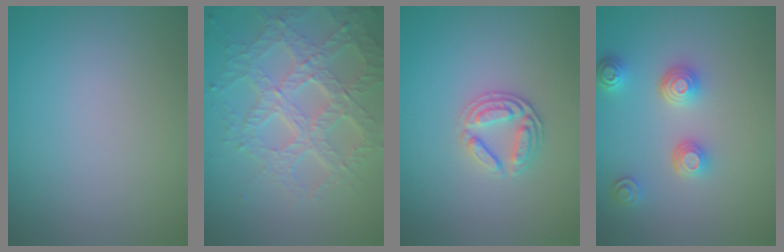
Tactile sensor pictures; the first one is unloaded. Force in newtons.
{"total": 7.5, "press": 5.3, "slide": 5.2}
{"total": 2.7, "press": 2.5, "slide": 1.0}
{"total": 3.5, "press": 3.1, "slide": 1.8}